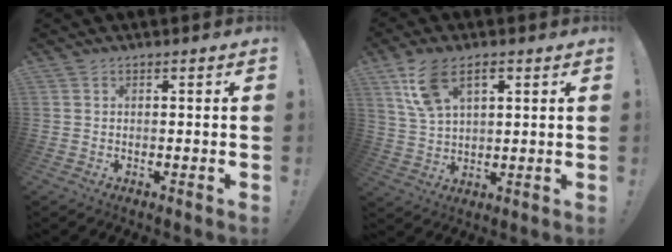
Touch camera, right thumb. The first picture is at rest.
{"total": 10.4, "force": [5.2, 5.6, 7.0], "torque": [-0.124, -0.009, 0.097]}